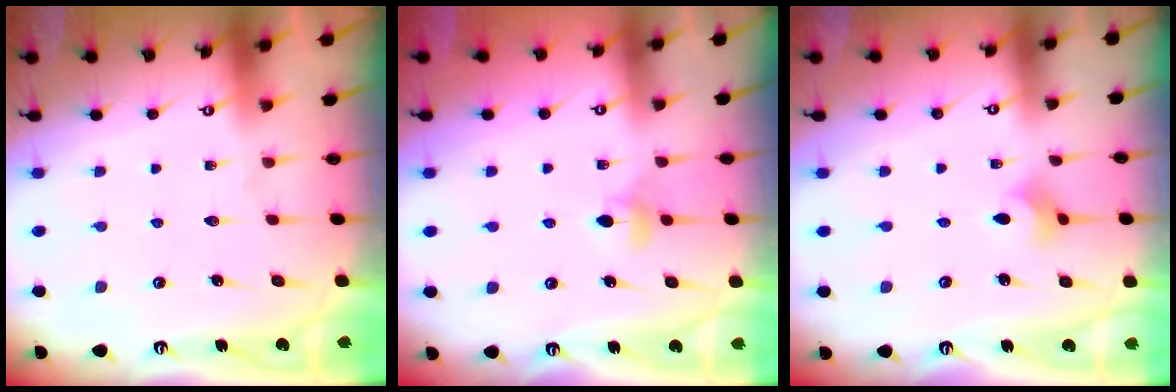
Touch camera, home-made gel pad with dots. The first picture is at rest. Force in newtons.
{"total": 3.8, "press": 3.7, "slide": 0.7}
{"total": 3.6, "press": 3.6, "slide": 0.4}